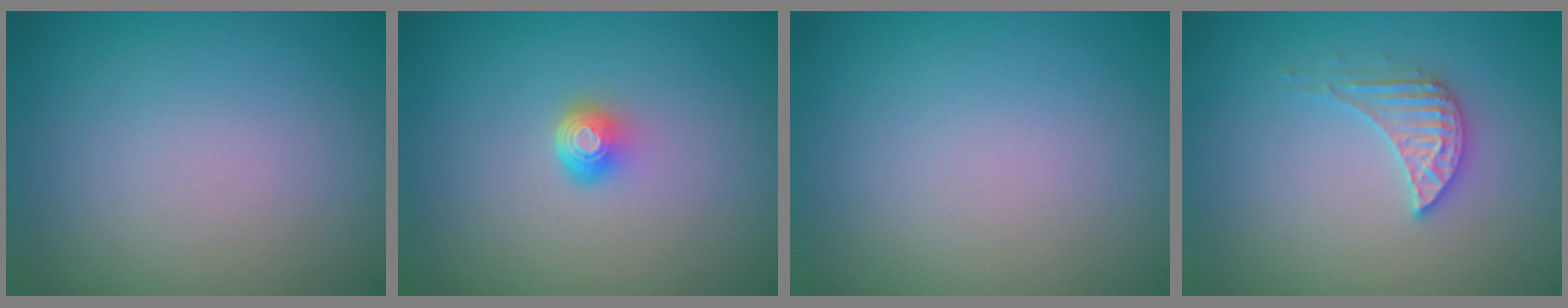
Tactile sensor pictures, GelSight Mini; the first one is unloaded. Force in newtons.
{"total": 2.0, "press": 1.3, "slide": 1.6}
{"total": 0.0}
{"total": 2.6, "press": 2.6, "slide": 0.2}